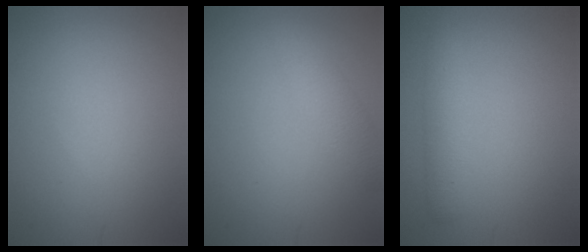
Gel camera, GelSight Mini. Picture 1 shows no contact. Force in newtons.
{"total": 2.7, "press": 2.7, "slide": 0.0}
{"total": 2.2, "press": 2.2, "slide": 0.2}